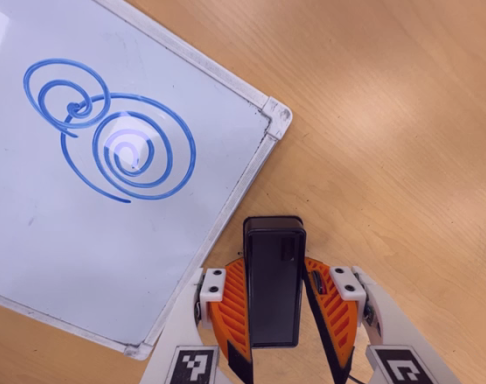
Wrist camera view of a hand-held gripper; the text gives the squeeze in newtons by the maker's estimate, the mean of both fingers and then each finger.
{"total": 0.0}